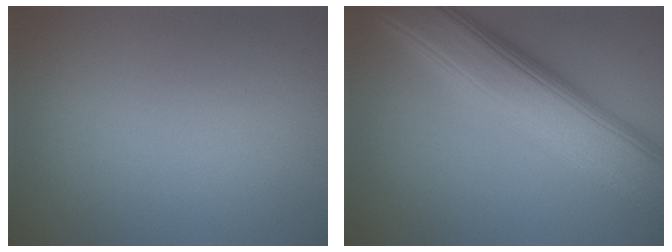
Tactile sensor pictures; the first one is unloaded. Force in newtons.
{"total": 10.1, "press": 10.1, "slide": 0.2}